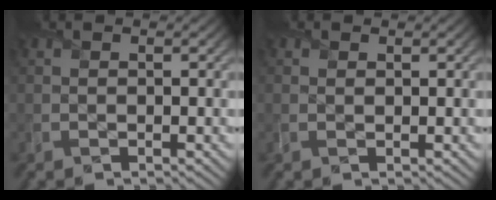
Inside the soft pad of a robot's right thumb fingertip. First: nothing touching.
{"total": 0.6, "force": [0.4, 0.3, 0.4], "torque": [-0.009, 0.000, 0.005]}